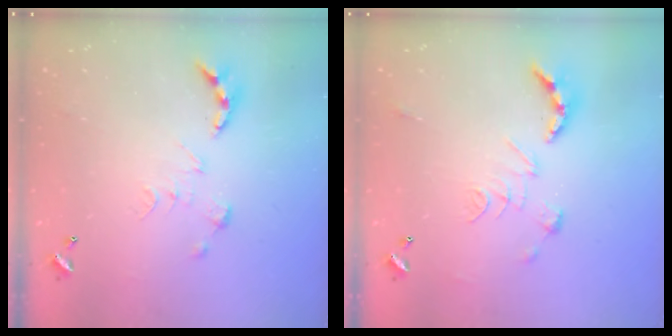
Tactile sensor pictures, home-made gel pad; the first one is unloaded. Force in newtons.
{"total": 2.5, "press": 2.0, "slide": 1.5}